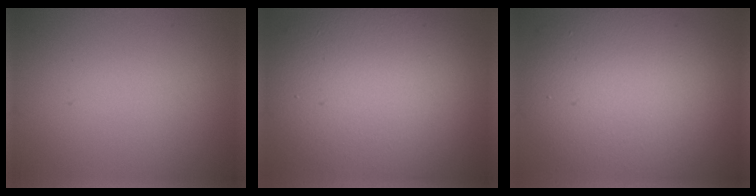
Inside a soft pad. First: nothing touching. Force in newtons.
{"total": 13.2, "press": 13.2, "slide": 0.9}
{"total": 10.7, "press": 10.6, "slide": 0.5}